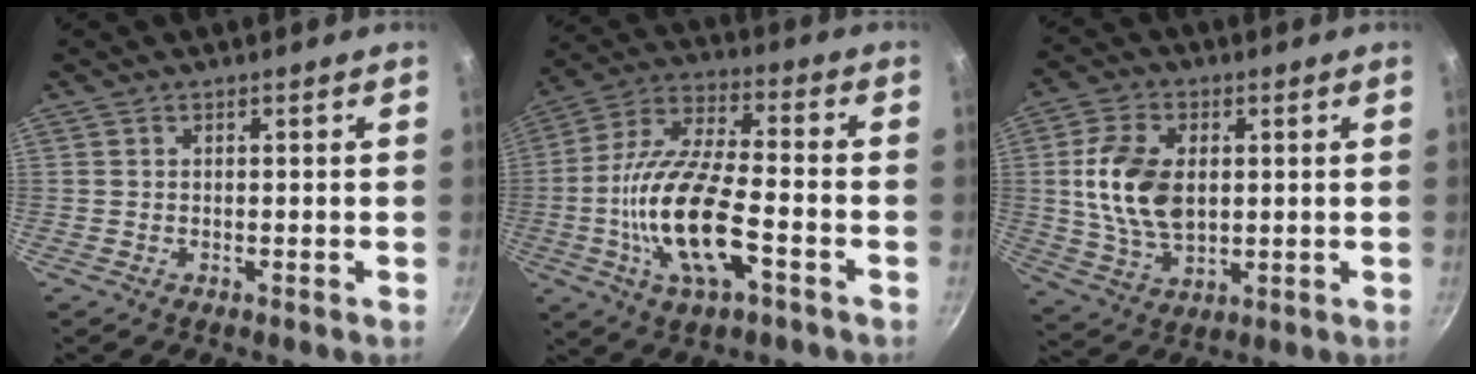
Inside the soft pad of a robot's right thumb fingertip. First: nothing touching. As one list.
[{"total": 18.3, "force": [-5.2, 7.0, 16.1], "torque": [-0.311, 0.027, -0.109]}, {"total": 13.2, "force": [1.4, 8.3, 10.1], "torque": [-0.180, -0.007, 0.030]}]